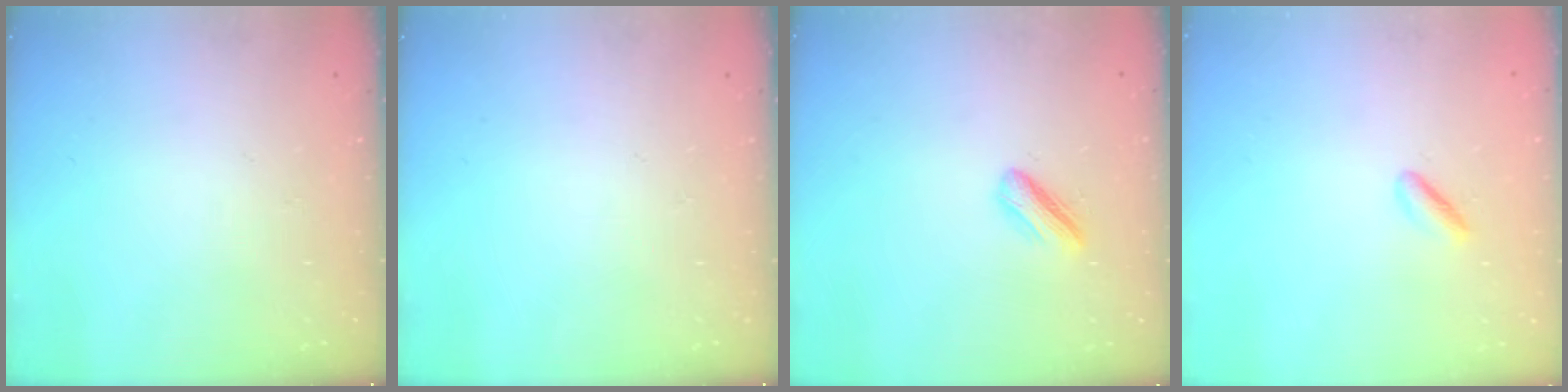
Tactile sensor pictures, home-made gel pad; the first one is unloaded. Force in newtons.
{"total": 0.0}
{"total": 3.7, "press": 3.7, "slide": 0.2}
{"total": 1.7, "press": 1.3, "slide": 1.1}